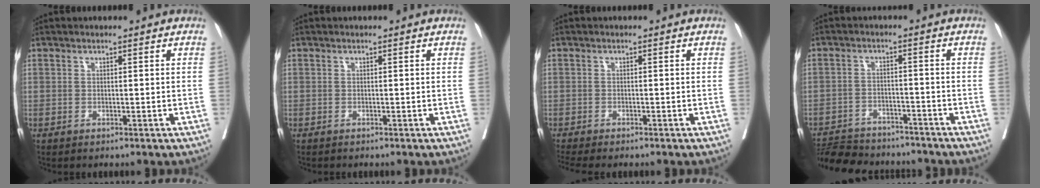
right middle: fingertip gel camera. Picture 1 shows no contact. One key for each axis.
{"total": 0.5, "fx": -0.5, "fy": 0.0, "fz": 0.2, "tx": 0.001, "ty": 0.002, "tz": -0.008}
{"total": 5.6, "fx": -4.9, "fy": 0.3, "fz": 2.7, "tx": -0.030, "ty": -0.005, "tz": -0.077}
{"total": 14.2, "fx": -13.1, "fy": 3.8, "fz": 4.1, "tx": -0.088, "ty": 0.005, "tz": -0.187}